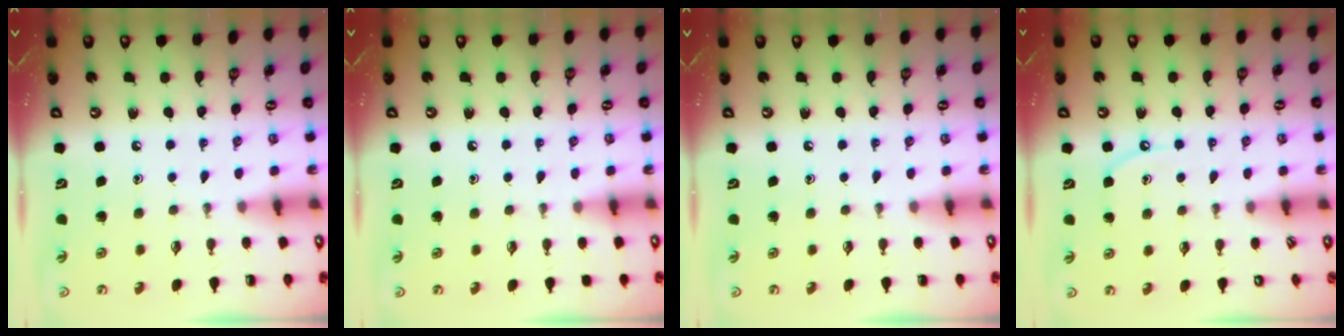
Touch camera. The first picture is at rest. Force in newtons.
{"total": 3.7, "press": 3.6, "slide": 0.4}
{"total": 0.0}
{"total": 5.6, "press": 5.6, "slide": 0.5}